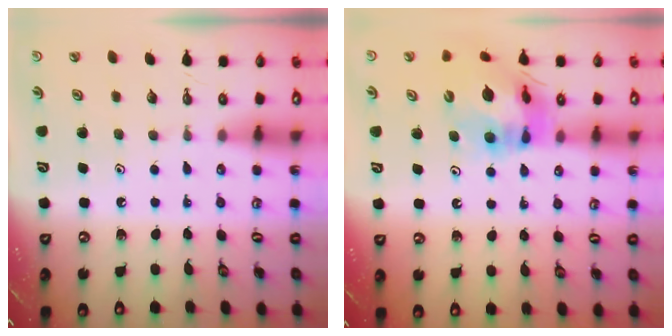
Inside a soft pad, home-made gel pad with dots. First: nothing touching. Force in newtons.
{"total": 15.8, "press": 15.7, "slide": 1.8}